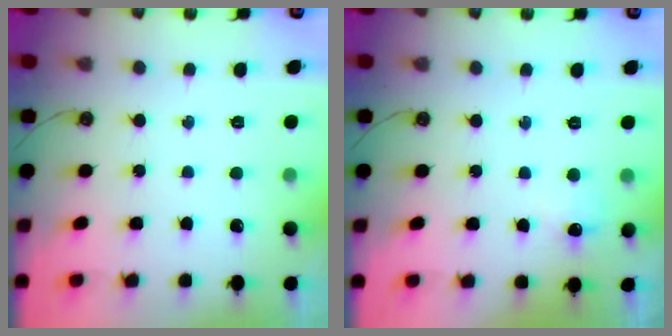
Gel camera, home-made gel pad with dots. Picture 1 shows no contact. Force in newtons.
{"total": 5.4, "press": 5.3, "slide": 0.7}